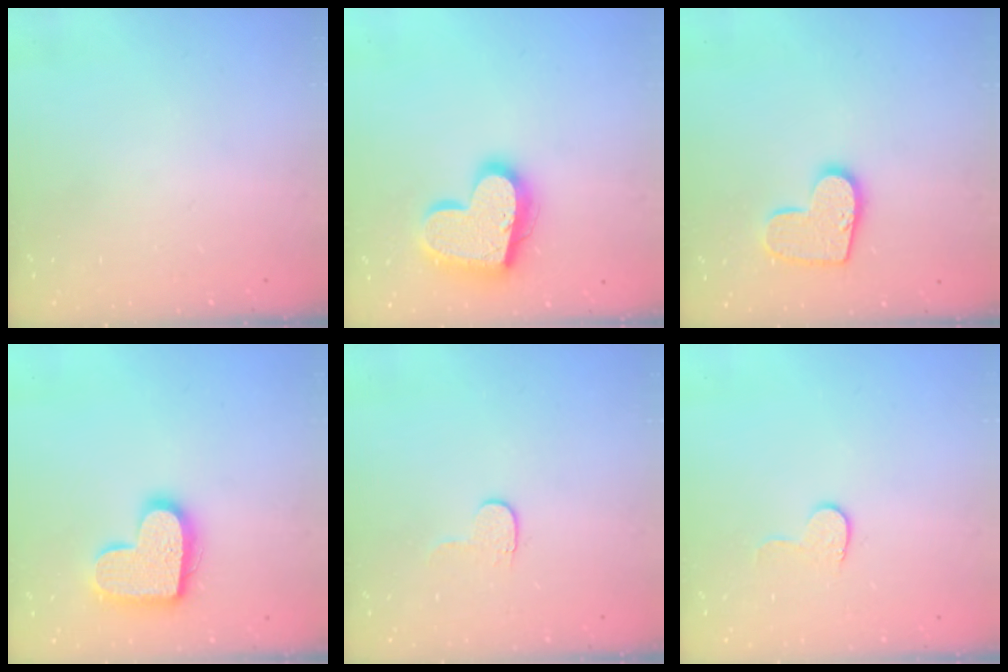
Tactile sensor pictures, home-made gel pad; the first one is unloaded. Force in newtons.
{"total": 19.0, "press": 18.9, "slide": 1.6}
{"total": 12.0, "press": 11.9, "slide": 0.7}
{"total": 15.6, "press": 15.6, "slide": 0.8}
{"total": 3.6, "press": 3.6, "slide": 0.4}
{"total": 5.6, "press": 5.6, "slide": 0.5}